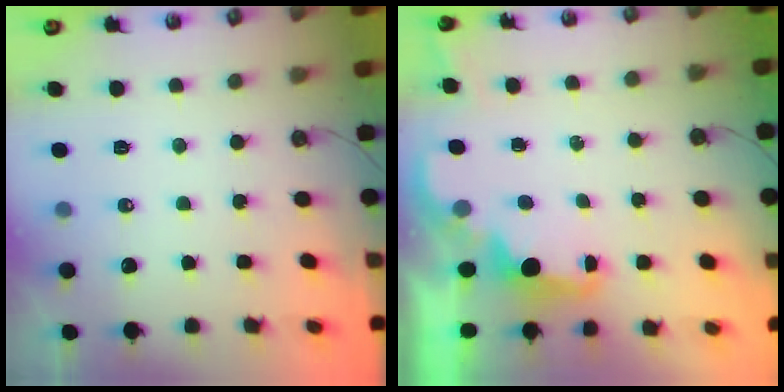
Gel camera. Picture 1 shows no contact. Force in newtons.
{"total": 2.0, "press": 1.9, "slide": 0.8}